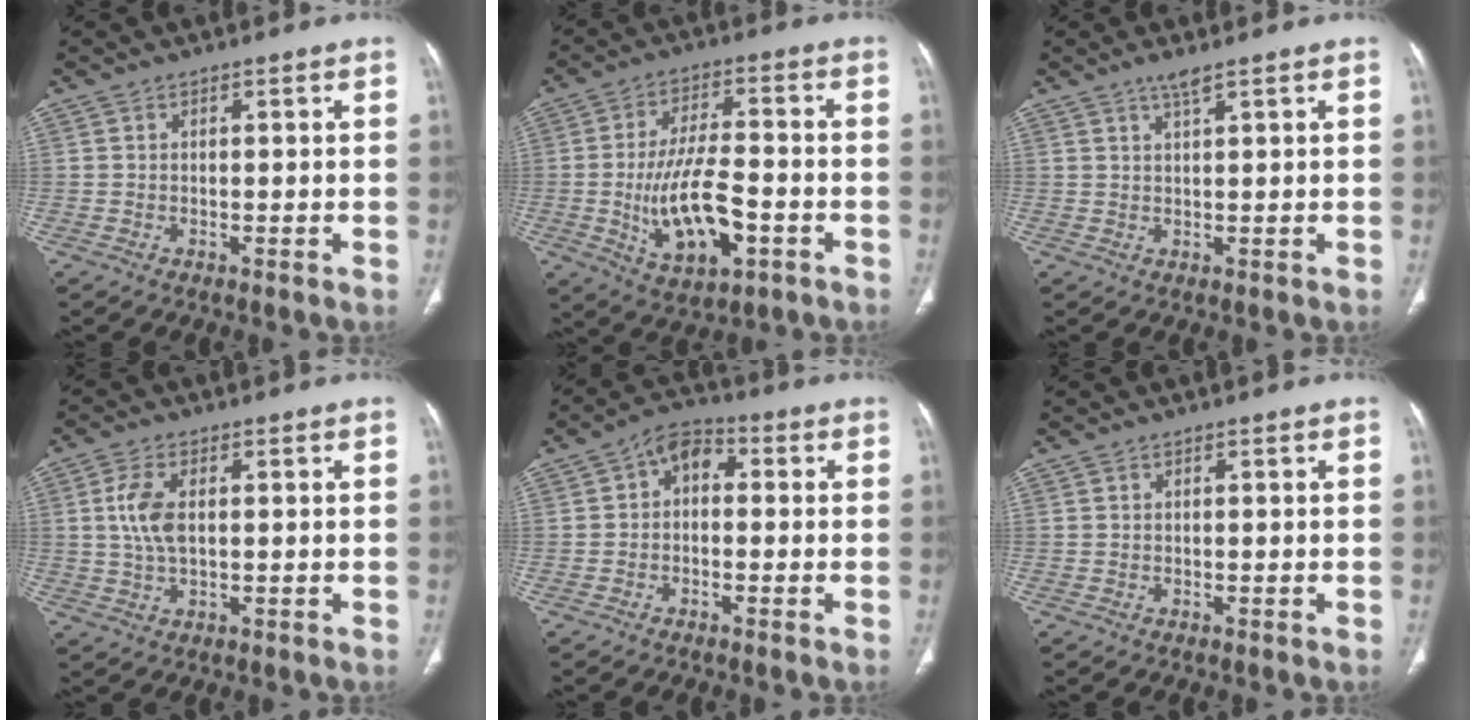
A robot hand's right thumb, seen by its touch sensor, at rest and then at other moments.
{"total": 14.2, "force": [-3.8, 6.3, 12.2], "torque": [-0.213, 0.016, -0.059]}
{"total": 2.1, "force": [1.5, 0.0, 1.5], "torque": [-0.034, -0.007, 0.032]}
{"total": 6.0, "force": [0.9, 3.1, 5.1], "torque": [-0.114, 0.002, 0.016]}
{"total": 5.8, "force": [0.3, 4.0, 4.2], "torque": [-0.048, 0.021, -0.014]}
{"total": 0.0}